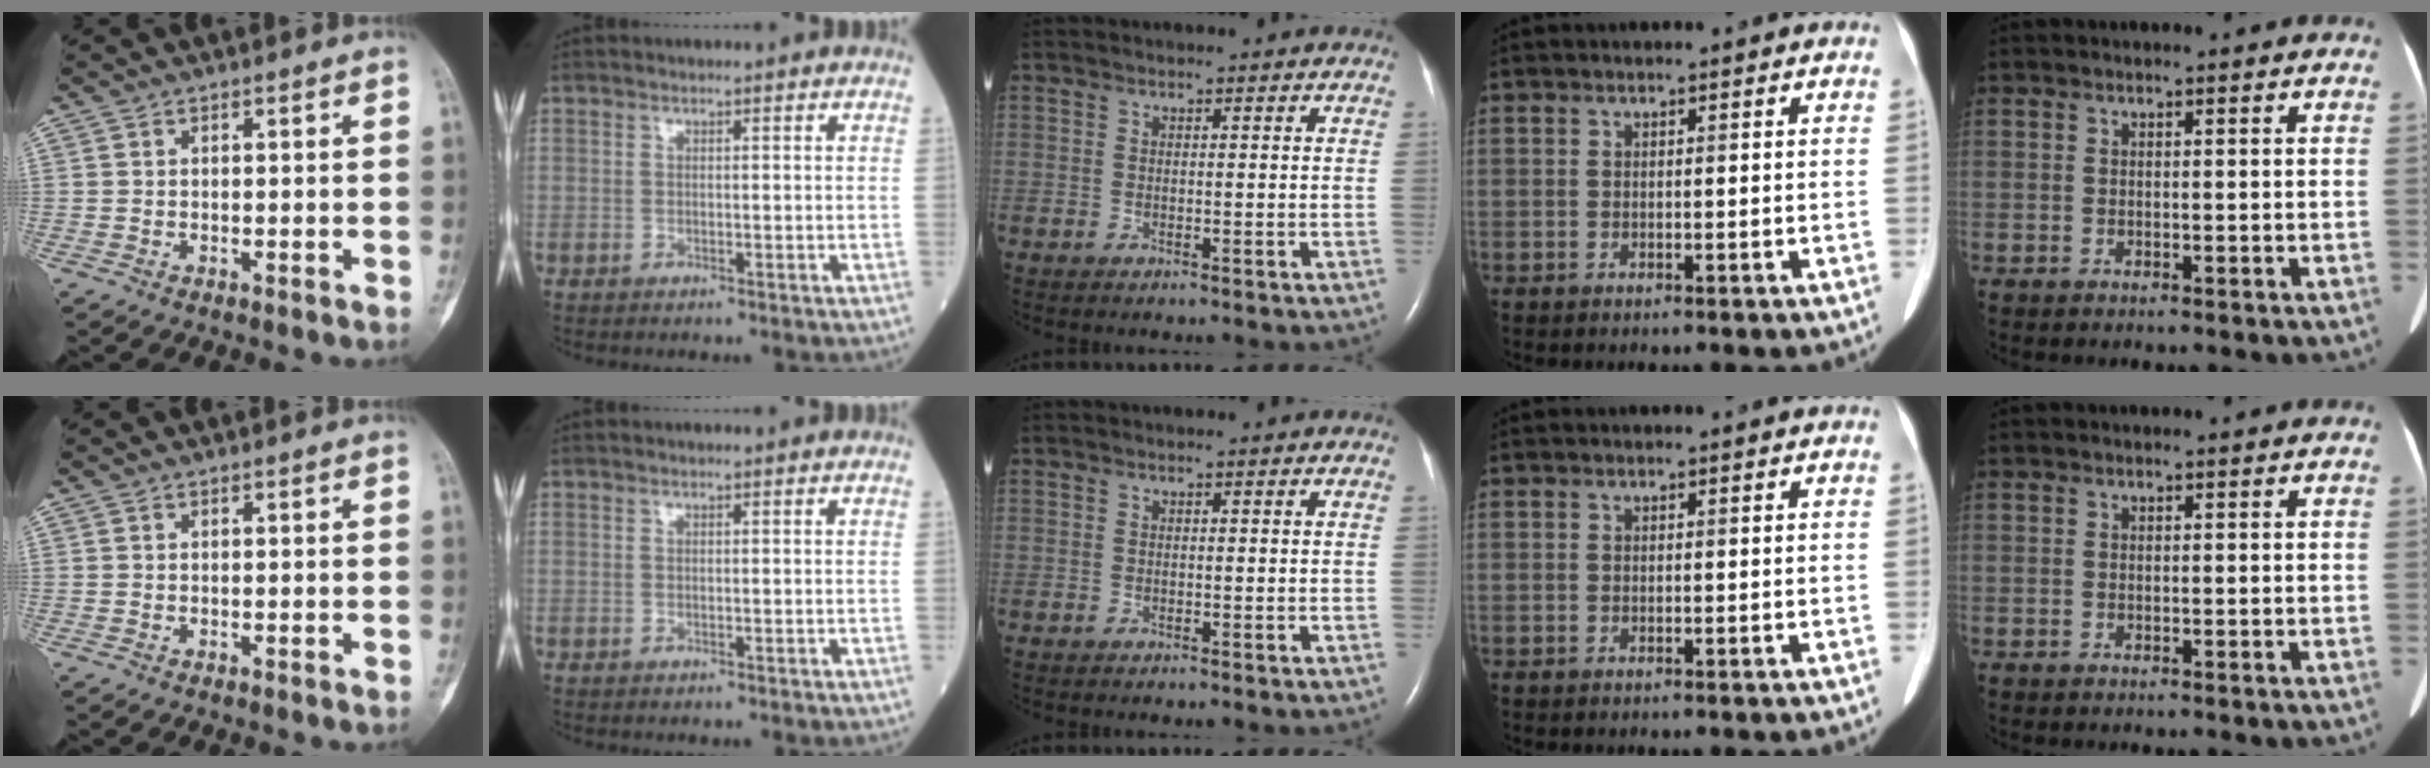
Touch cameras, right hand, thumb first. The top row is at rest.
{}